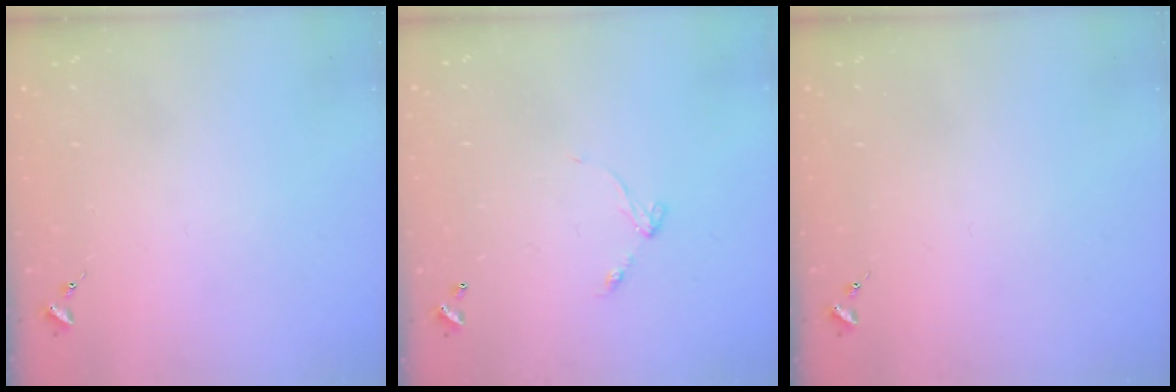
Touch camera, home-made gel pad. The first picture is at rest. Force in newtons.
{"total": 5.6, "press": 5.6, "slide": 0.5}
{"total": 0.0}